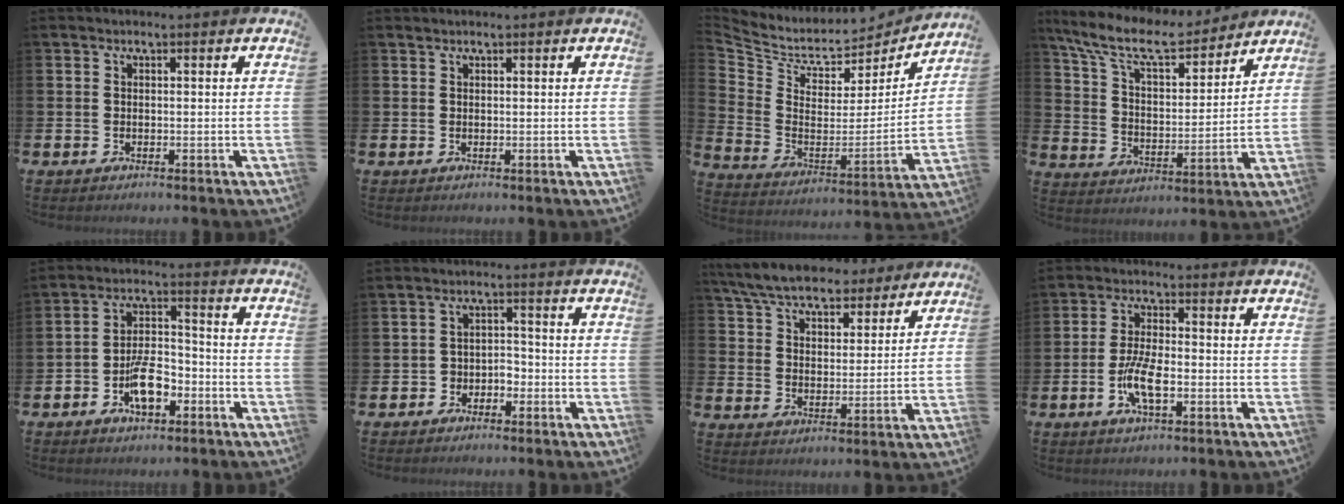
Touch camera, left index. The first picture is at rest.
{"total": 0.5, "force": [0.5, 0.0, 0.0], "torque": [0.003, 0.000, 0.009]}
{"total": 7.3, "force": [6.6, 2.8, 1.2], "torque": [-0.067, -0.060, 0.112]}
{"total": 10.4, "force": [9.2, 2.8, 3.9], "torque": [-0.113, -0.057, 0.161]}
{"total": 7.1, "force": [-3.1, 3.6, 5.3], "torque": [-0.104, 0.016, -0.058]}
{"total": 2.7, "force": [-1.9, 1.8, 0.6], "torque": [-0.022, 0.008, -0.042]}
{"total": 7.3, "force": [6.8, 2.0, 1.8], "torque": [-0.069, -0.033, 0.121]}
{"total": 5.6, "force": [-1.7, 1.9, 5.0], "torque": [-0.094, -0.001, -0.033]}